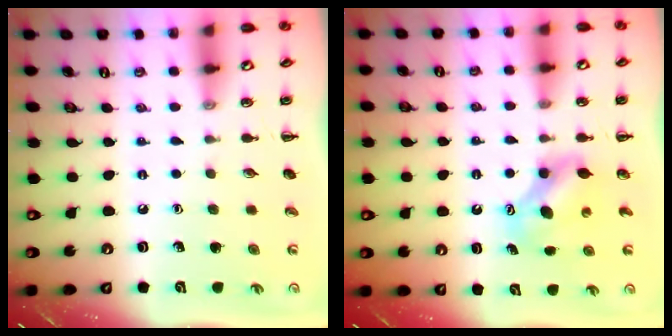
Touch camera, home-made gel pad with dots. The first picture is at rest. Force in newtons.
{"total": 7.4, "press": 7.4, "slide": 0.5}